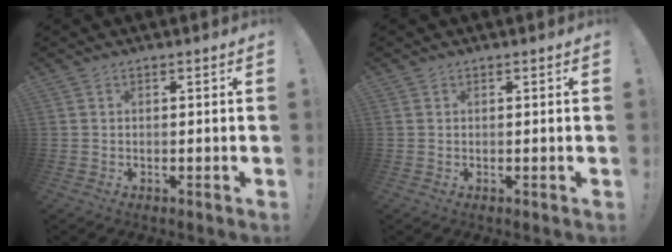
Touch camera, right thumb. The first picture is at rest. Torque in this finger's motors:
{"motor_torque": [0.00, -0.01, 0.22, 0.08, 0.00]}